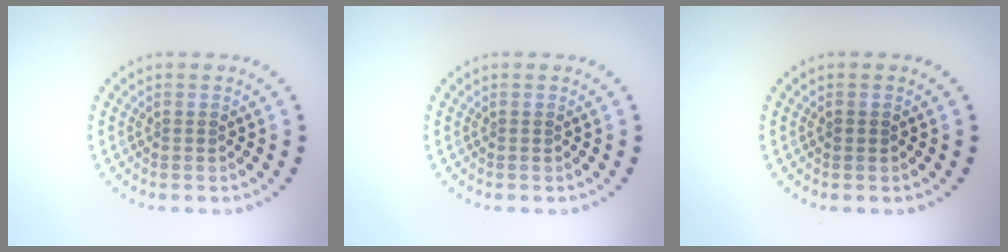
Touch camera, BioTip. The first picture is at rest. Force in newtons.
{"total": 0.0}
{"total": 0.7, "press": 0.7, "slide": 0.2}